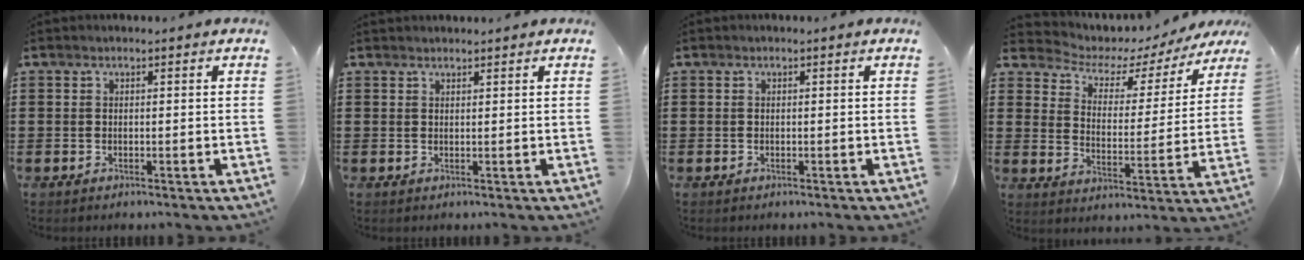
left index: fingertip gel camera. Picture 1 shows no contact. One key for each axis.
{"total": 1.0, "fx": 1.0, "fy": 0.1, "fz": 0.1, "tx": -0.003, "ty": -0.001, "tz": 0.021}
{"total": 0.0}
{"total": 3.7, "fx": 3.1, "fy": 1.9, "fz": 1.1, "tx": -0.039, "ty": -0.029, "tz": 0.039}